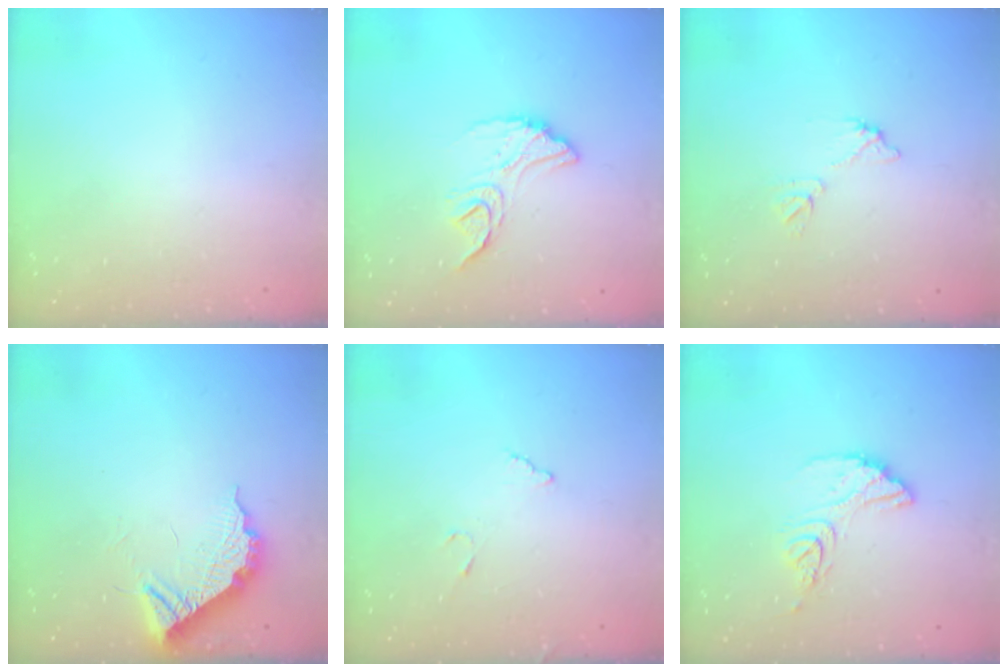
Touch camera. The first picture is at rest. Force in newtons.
{"total": 12.1, "press": 12.1, "slide": 0.7}
{"total": 6.1, "press": 6.1, "slide": 0.4}
{"total": 10.5, "press": 10.5, "slide": 0.6}
{"total": 6.3, "press": 6.3, "slide": 0.4}
{"total": 11.5, "press": 11.4, "slide": 1.0}